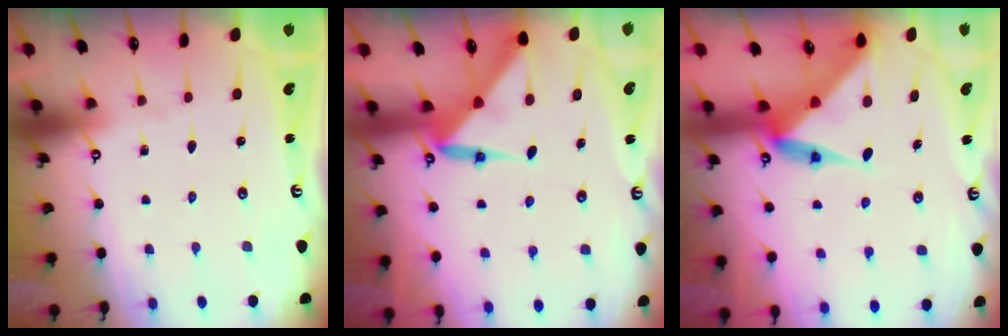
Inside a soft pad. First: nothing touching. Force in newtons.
{"total": 5.9, "press": 5.9, "slide": 0.5}
{"total": 8.1, "press": 8.1, "slide": 0.6}